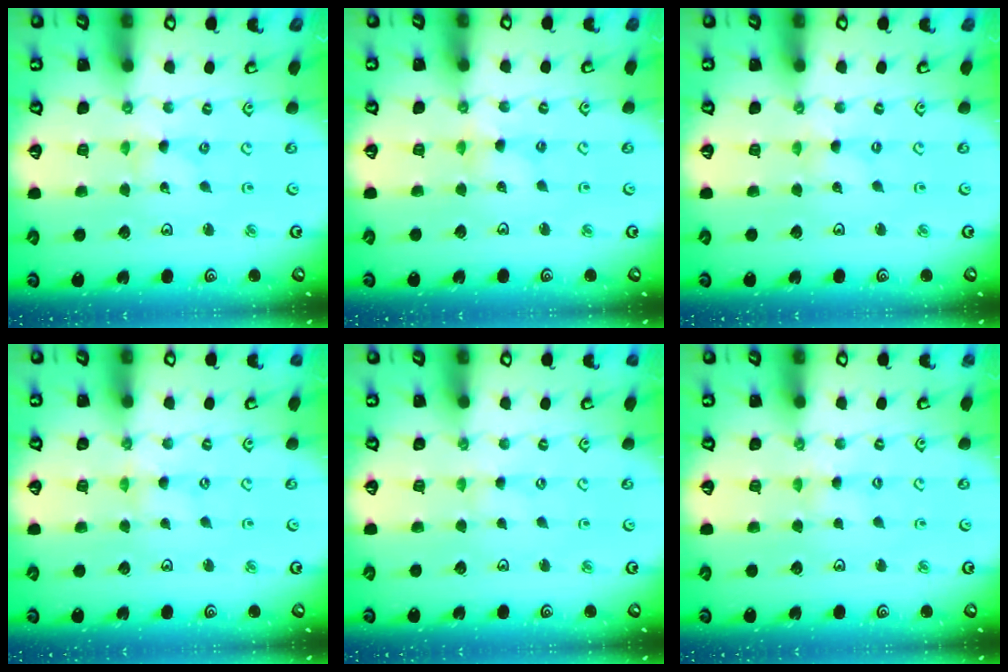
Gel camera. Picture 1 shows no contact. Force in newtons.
{"total": 2.6, "press": 2.6, "slide": 0.2}
{"total": 0.0}
{"total": 0.0}
{"total": 0.0}
{"total": 2.0, "press": 2.0, "slide": 0.3}